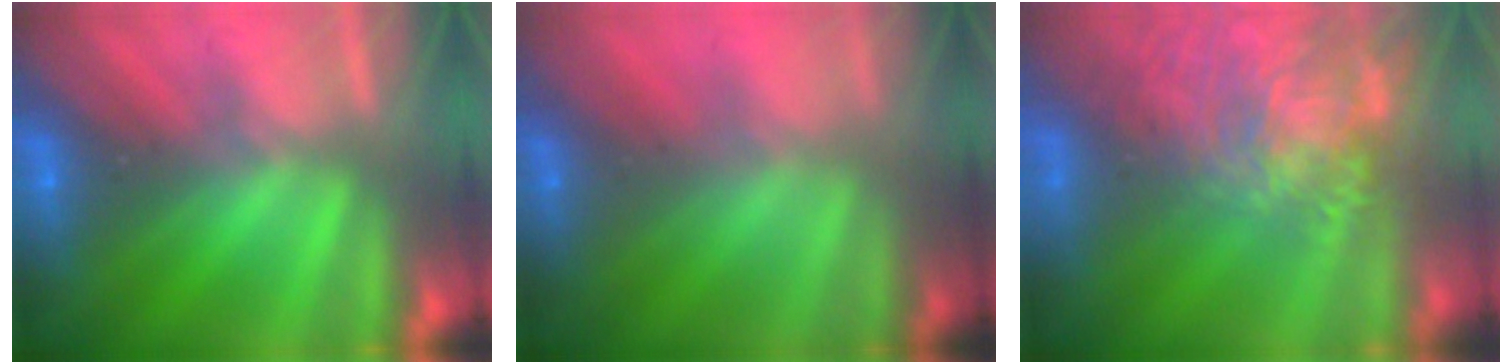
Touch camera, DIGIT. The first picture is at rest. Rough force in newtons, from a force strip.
{"total": 1.5}
{"total": 7.2}